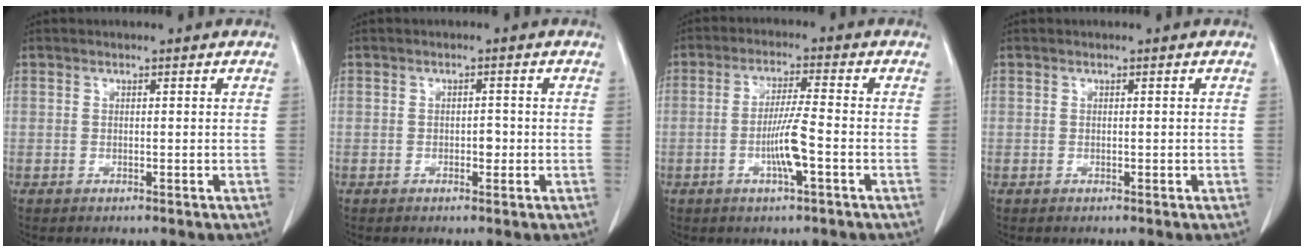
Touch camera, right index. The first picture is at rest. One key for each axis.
{"total": 1.5, "fx": -0.3, "fy": 0.8, "fz": 1.2, "tx": -0.012, "ty": 0.003, "tz": -0.002}
{"total": 6.2, "fx": -1.8, "fy": -0.1, "fz": 6.0, "tx": -0.115, "ty": -0.001, "tz": -0.032}
{"total": 0.0}